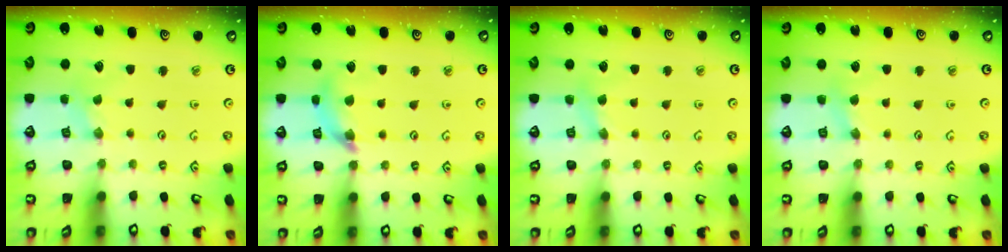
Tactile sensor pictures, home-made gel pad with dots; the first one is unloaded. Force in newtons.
{"total": 8.4, "press": 8.4, "slide": 0.8}
{"total": 2.8, "press": 2.7, "slide": 0.5}
{"total": 2.5, "press": 2.5, "slide": 0.3}